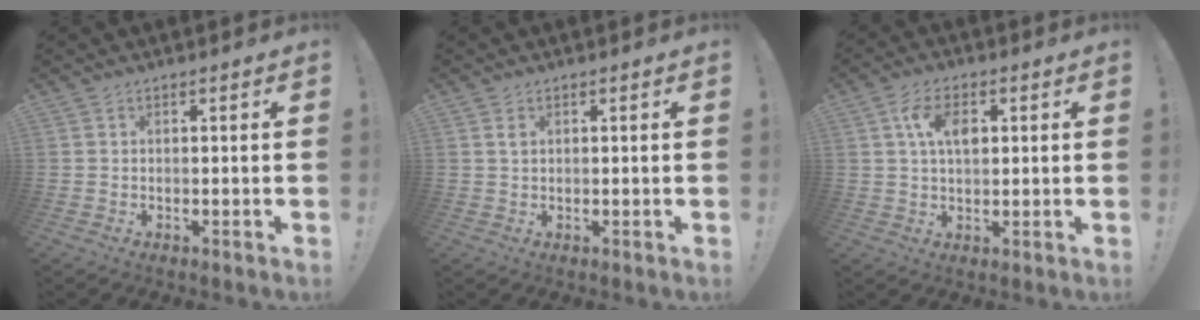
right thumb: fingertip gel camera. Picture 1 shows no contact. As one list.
[{"total": 1.2, "force": [0.7, 0.6, 0.8], "torque": [-0.009, -0.002, 0.010]}, {"total": 8.3, "force": [2.2, 4.9, 6.4], "torque": [-0.105, 0.009, 0.040]}]